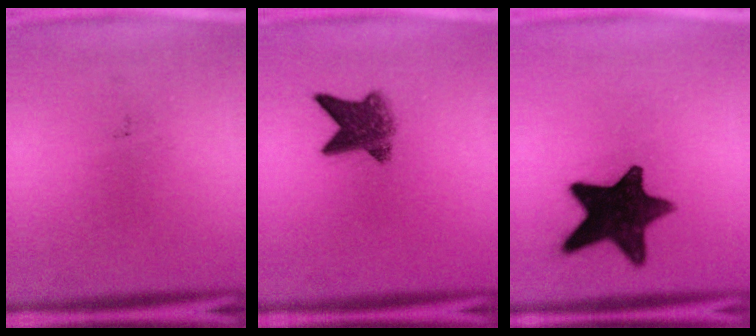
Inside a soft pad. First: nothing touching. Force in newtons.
{"total": 6.2}
{"total": 14.8}